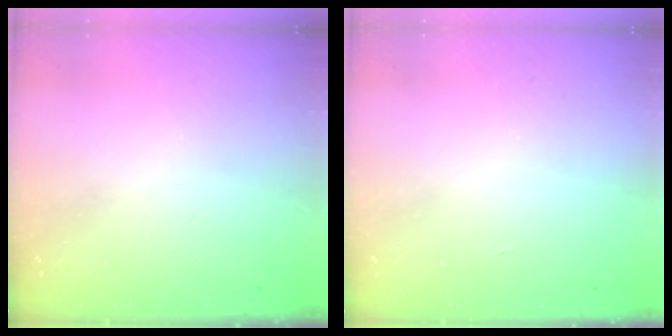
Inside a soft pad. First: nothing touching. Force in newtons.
{"total": 1.8, "press": 1.8, "slide": 0.1}